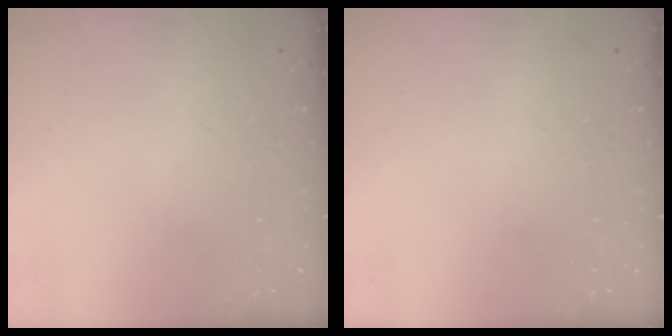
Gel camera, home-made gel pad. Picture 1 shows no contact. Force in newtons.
{"total": 0.0}